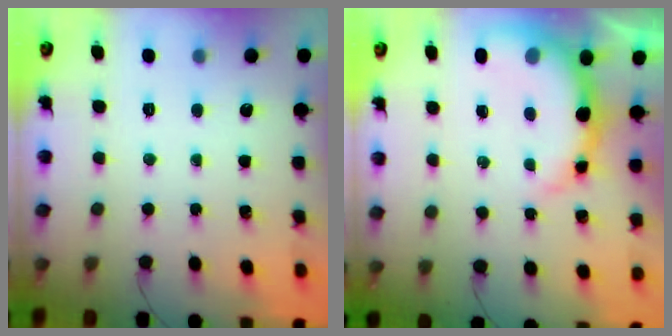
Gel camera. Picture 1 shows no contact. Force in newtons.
{"total": 8.7, "press": 8.5, "slide": 1.8}